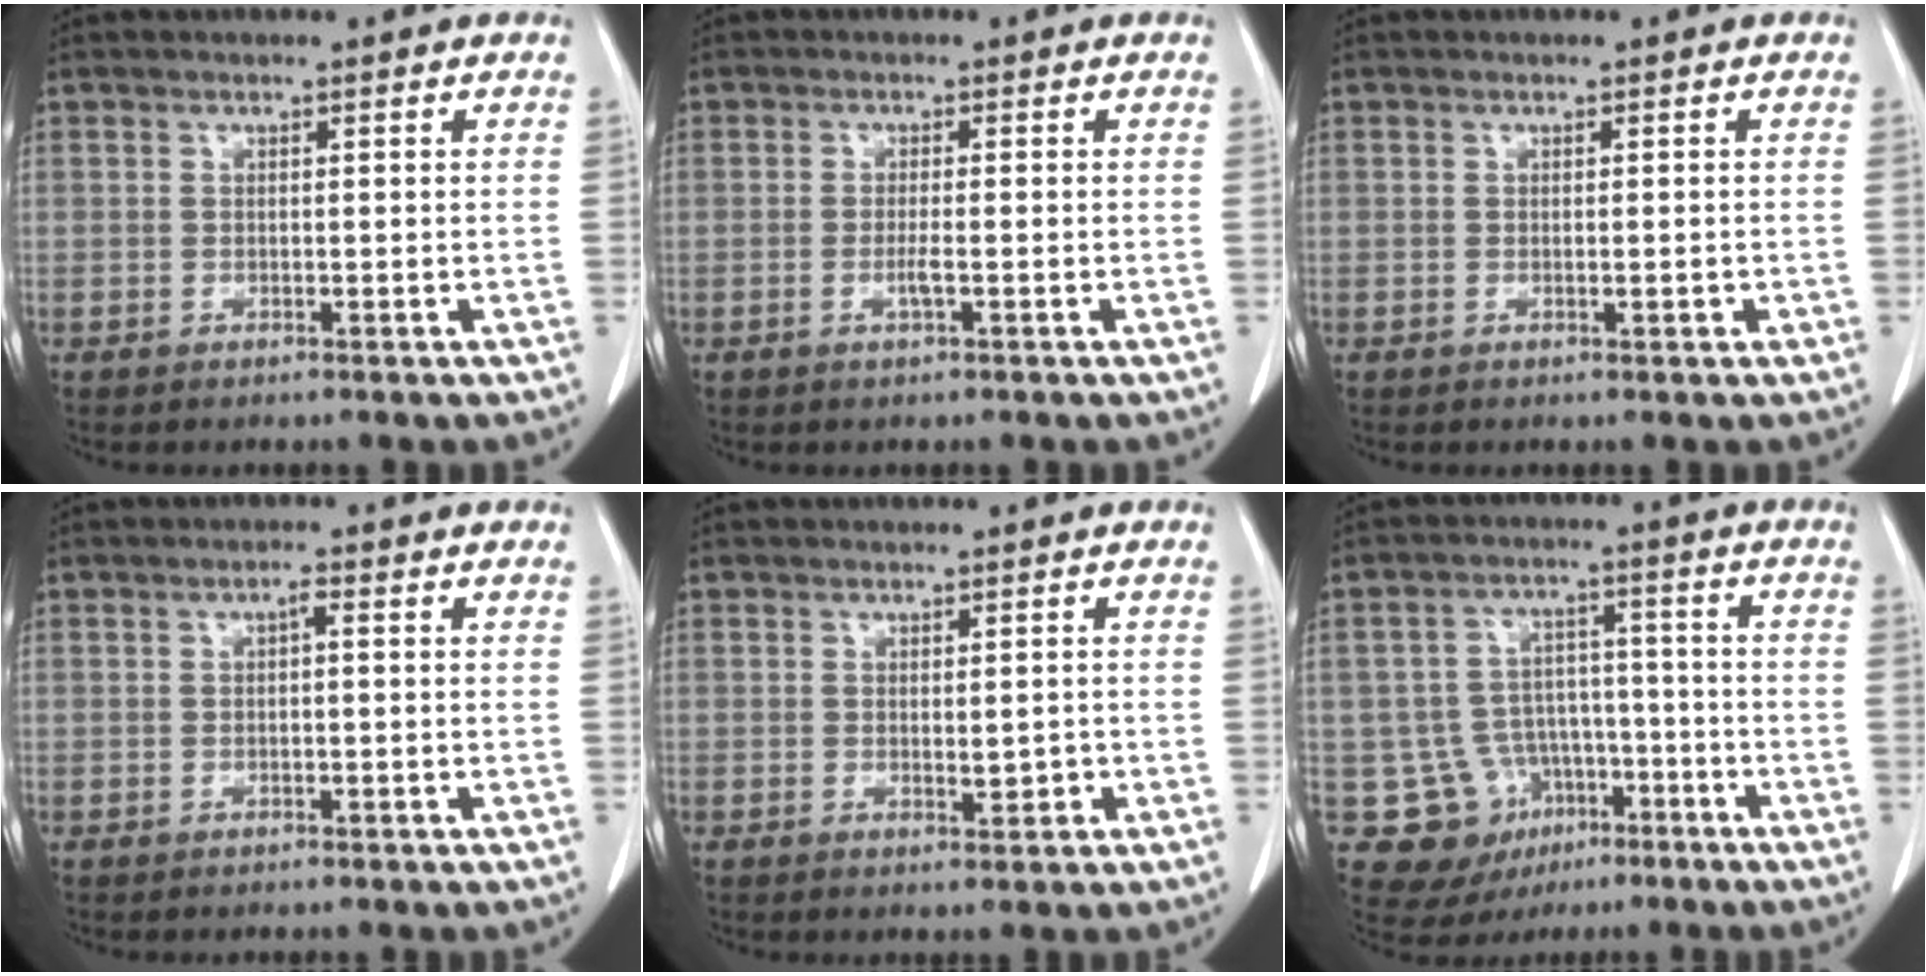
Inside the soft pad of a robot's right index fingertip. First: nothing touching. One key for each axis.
{"total": 1.7, "fx": -0.6, "fy": 0.0, "fz": 1.6, "tx": -0.034, "ty": -0.002, "tz": -0.012}
{"total": 0.9, "fx": -0.2, "fy": 0.2, "fz": 0.9, "tx": -0.013, "ty": -0.001, "tz": 0.001}
{"total": 1.0, "fx": 0.0, "fy": 0.3, "fz": 1.0, "tx": -0.017, "ty": 0.004, "tz": 0.000}
{"total": 1.7, "fx": -0.2, "fy": 0.8, "fz": 1.5, "tx": -0.023, "ty": -0.002, "tz": 0.003}
{"total": 10.9, "fx": -4.6, "fy": 9.5, "fz": 2.8, "tx": -0.048, "ty": 0.031, "tz": -0.058}